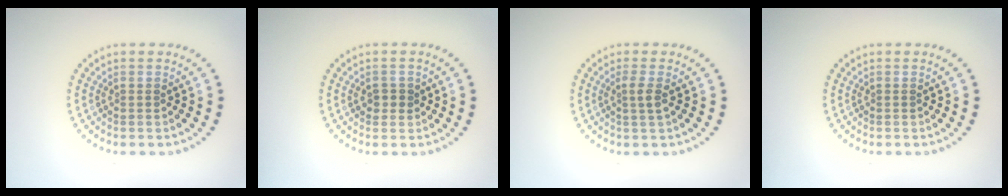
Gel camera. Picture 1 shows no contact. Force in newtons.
{"total": 1.3, "press": 1.2, "slide": 0.5}
{"total": 1.4, "press": 1.1, "slide": 0.9}
{"total": 0.0}